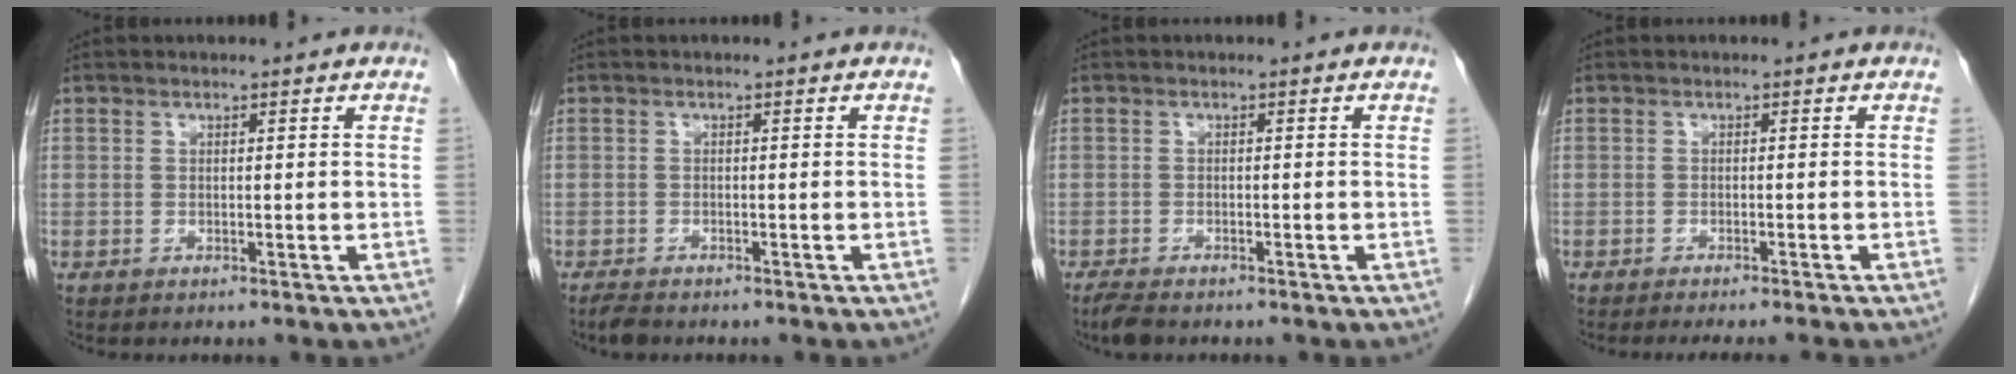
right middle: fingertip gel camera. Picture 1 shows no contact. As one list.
[{"total": 1.8, "force": [-1.5, 0.4, 0.8], "torque": [-0.023, -0.005, -0.026]}, {"total": 2.6, "force": [-2.2, 0.6, 1.4], "torque": [-0.032, -0.008, -0.036]}, {"total": 5.6, "force": [-5.1, 0.4, 2.3], "torque": [-0.019, -0.010, -0.065]}]